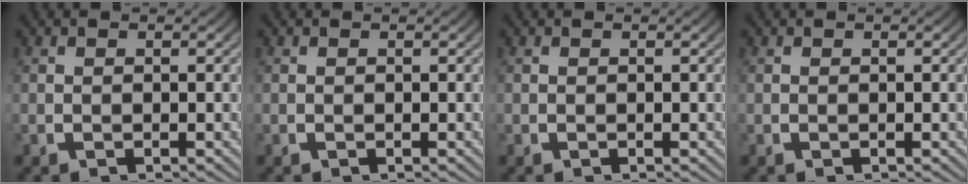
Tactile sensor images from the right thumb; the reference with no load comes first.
{"total": 0.0}
{"total": 0.0}
{"total": 0.0}